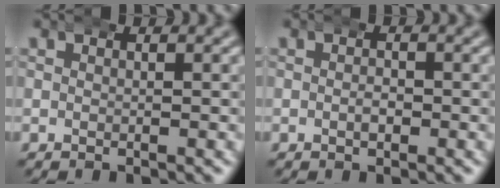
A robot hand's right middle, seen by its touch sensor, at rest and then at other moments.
{"total": 1.5, "force": [-0.4, 0.9, 1.1], "torque": [-0.012, 0.000, -0.010]}